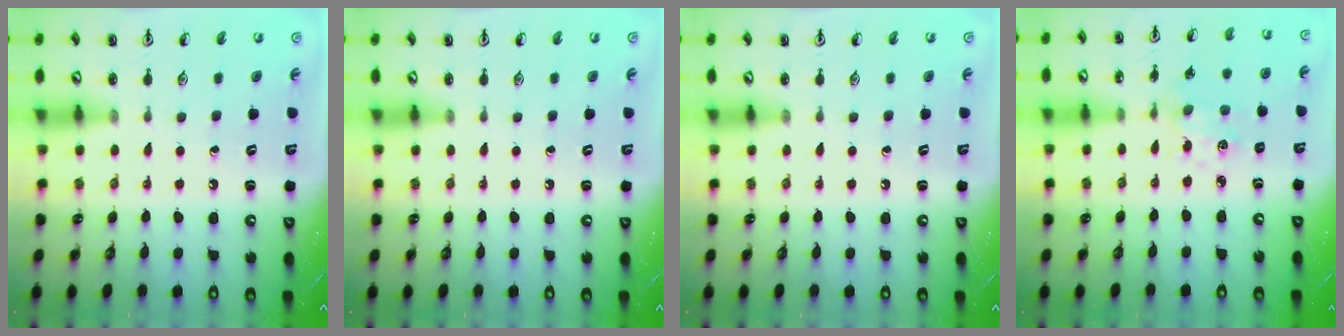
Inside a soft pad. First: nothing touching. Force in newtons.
{"total": 0.0}
{"total": 0.0}
{"total": 1.9, "press": 1.9, "slide": 0.2}